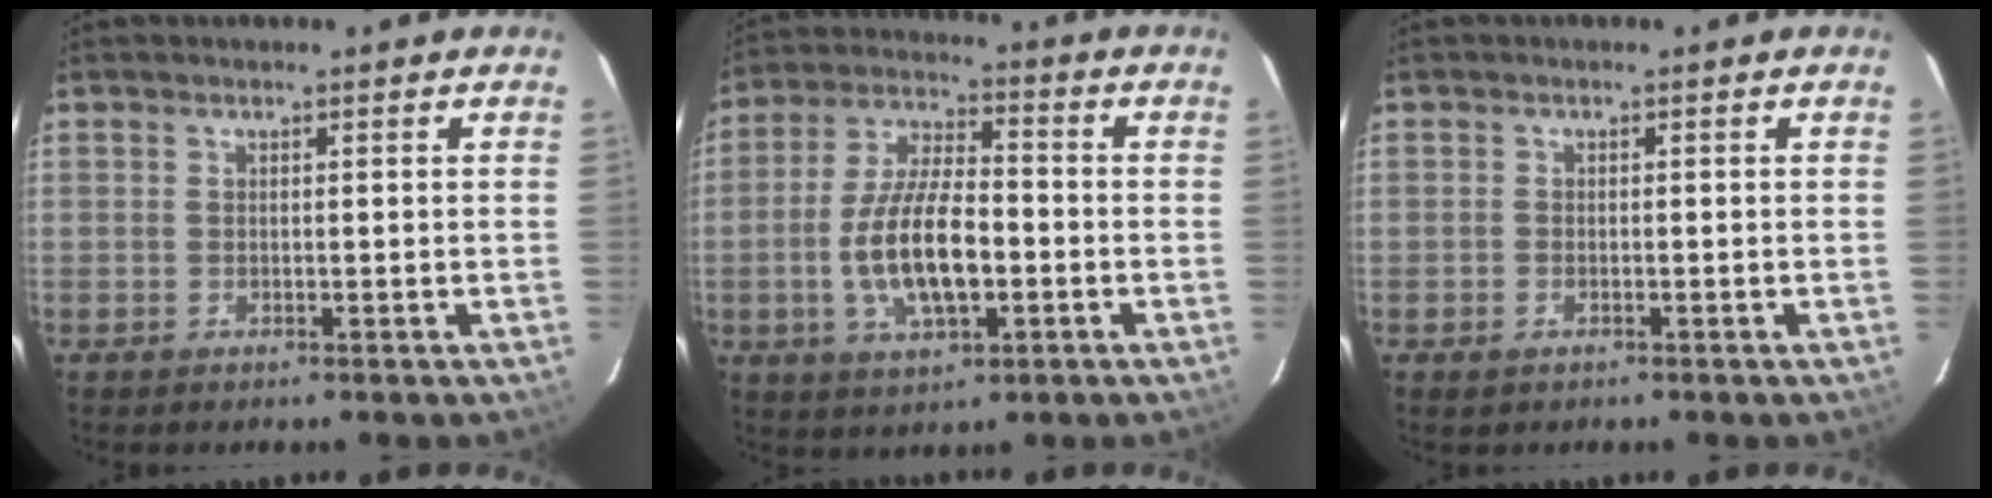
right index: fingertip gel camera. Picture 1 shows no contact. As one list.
[{"total": 13.6, "force": [-3.1, 5.4, 12.1], "torque": [-0.245, 0.001, -0.052]}, {"total": 1.3, "force": [-0.8, 0.9, 0.5], "torque": [-0.011, -0.001, -0.014]}]